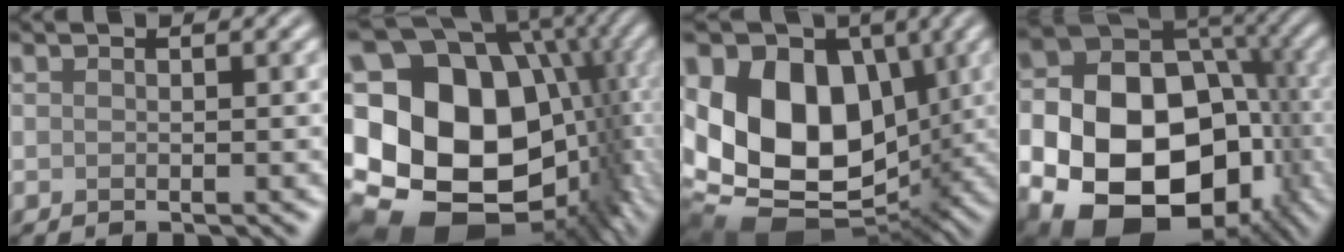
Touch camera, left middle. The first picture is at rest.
{"total": 20.6, "force": [-1.2, 15.3, 13.8], "torque": [-0.222, -0.005, 0.010]}
{"total": 16.6, "force": [1.3, 11.8, 11.6], "torque": [-0.186, -0.001, 0.035]}
{"total": 21.3, "force": [-6.3, 16.1, 12.4], "torque": [-0.205, -0.045, -0.102]}